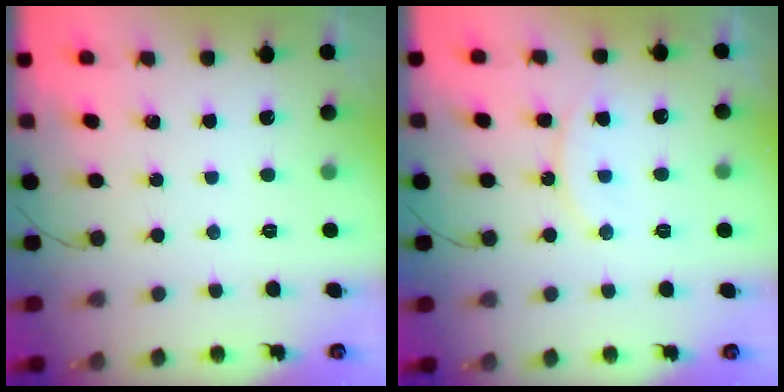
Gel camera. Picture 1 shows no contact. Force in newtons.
{"total": 9.4, "press": 9.3, "slide": 0.7}